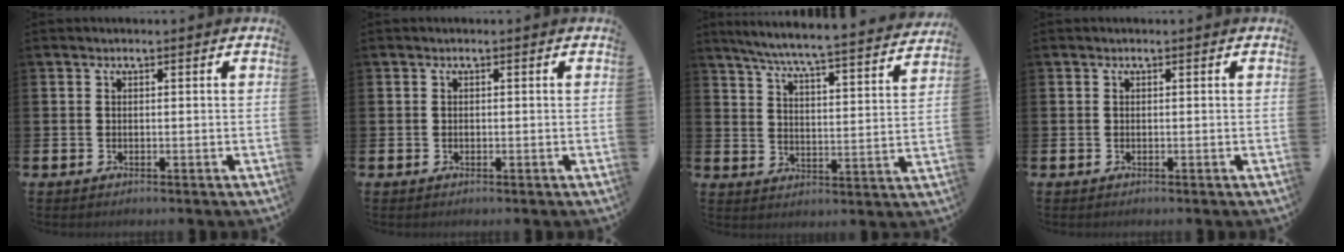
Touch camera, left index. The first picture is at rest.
{"total": 0.0}
{"total": 6.8, "force": [6.3, -0.2, 2.5], "torque": [-0.075, -0.050, 0.106]}
{"total": 0.0}